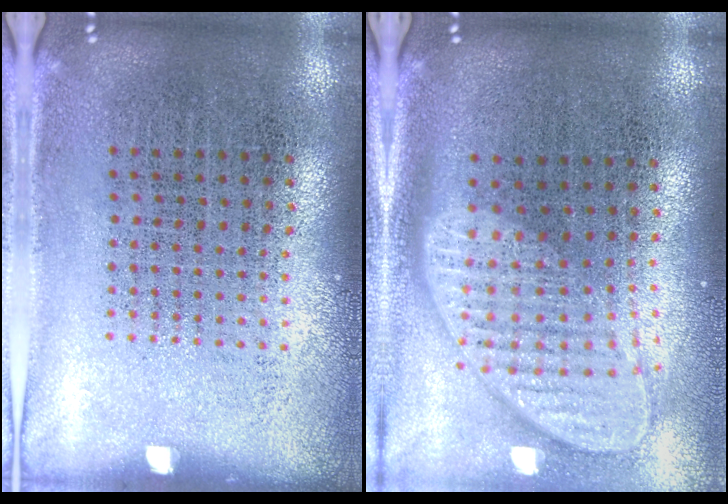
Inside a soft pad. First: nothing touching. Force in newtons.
{"total": 2.0, "press": 1.6, "slide": 1.2}